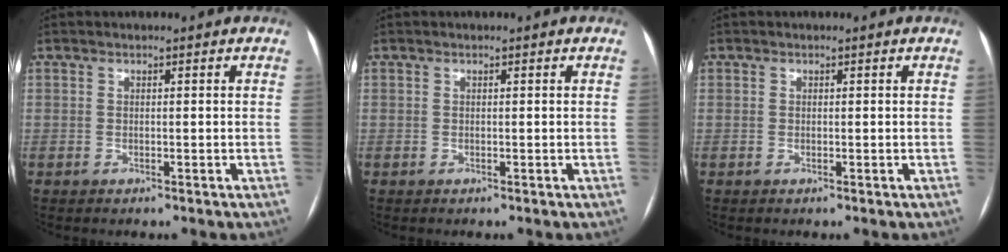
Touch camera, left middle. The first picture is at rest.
{"total": 0.0}
{"total": 0.0}